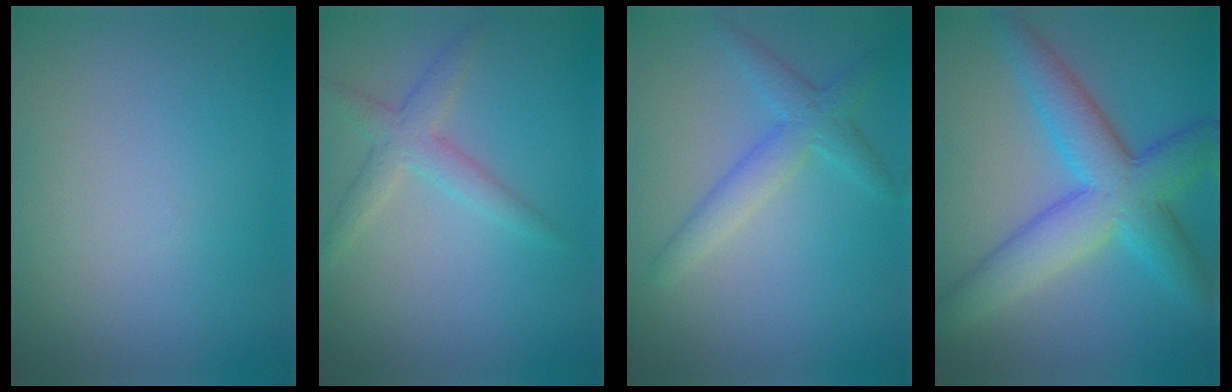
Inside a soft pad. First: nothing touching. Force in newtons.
{"total": 2.7, "press": 2.7, "slide": 0.0}
{"total": 3.1, "press": 3.1, "slide": 0.1}
{"total": 7.7, "press": 7.7, "slide": 0.1}